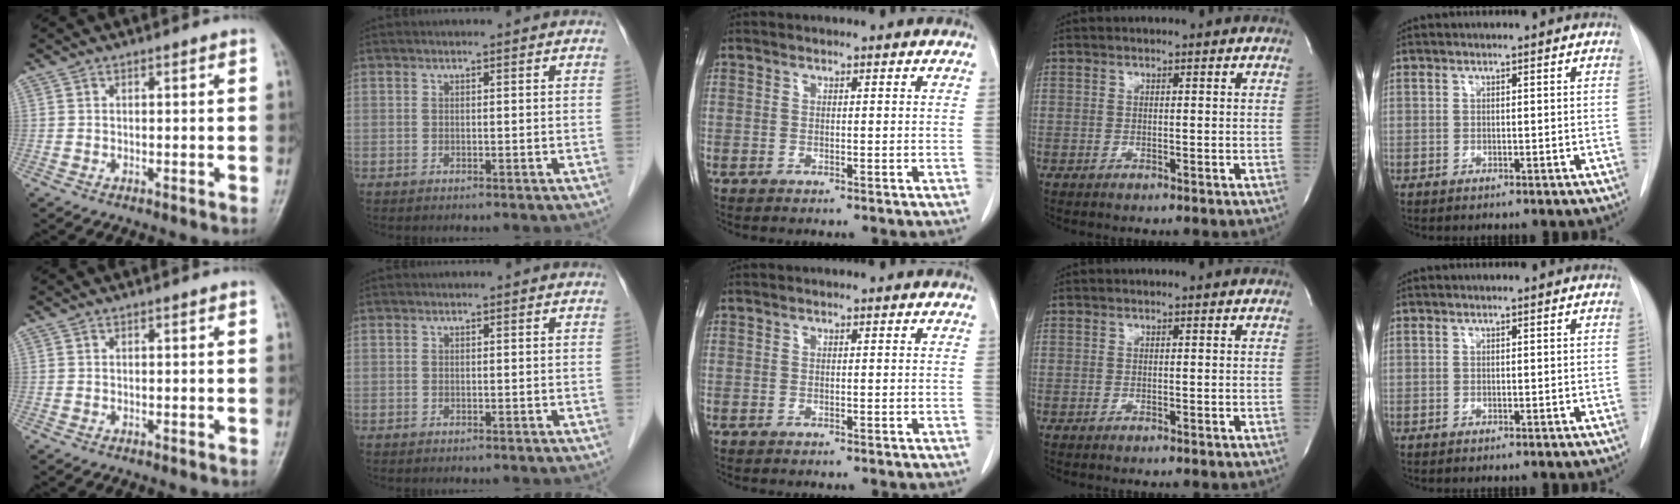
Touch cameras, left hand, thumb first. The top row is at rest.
{}